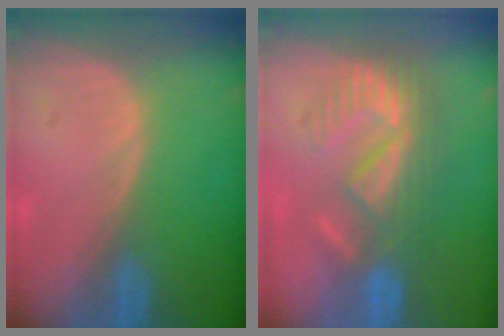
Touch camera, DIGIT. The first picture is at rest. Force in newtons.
{"total": 9.2, "press": 8.0, "slide": 4.5}